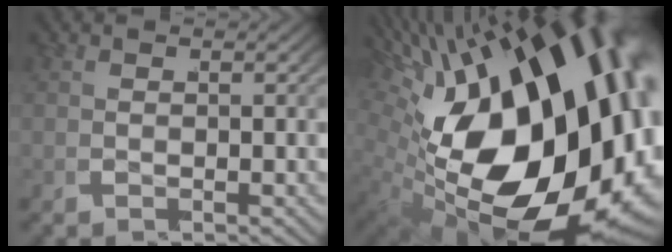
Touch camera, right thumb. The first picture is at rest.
{"total": 33.0, "force": [-2.4, 20.1, 26.1], "torque": [-0.432, -0.067, -0.006]}